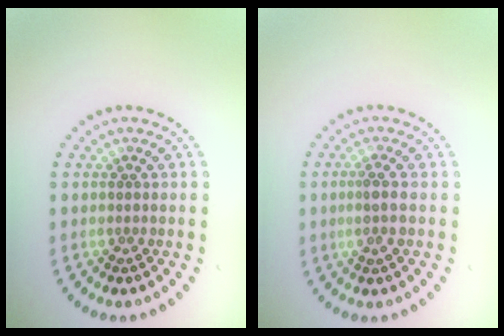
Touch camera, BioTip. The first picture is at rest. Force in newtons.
{"total": 1.8, "press": 1.6, "slide": 0.8}